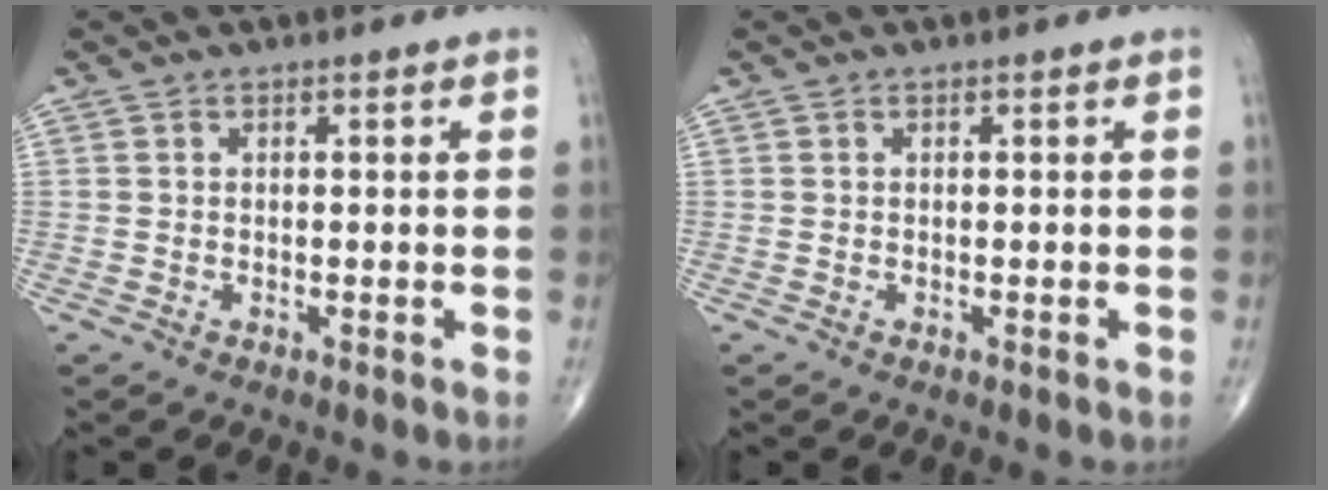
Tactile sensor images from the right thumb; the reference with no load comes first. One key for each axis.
{"total": 0.0}